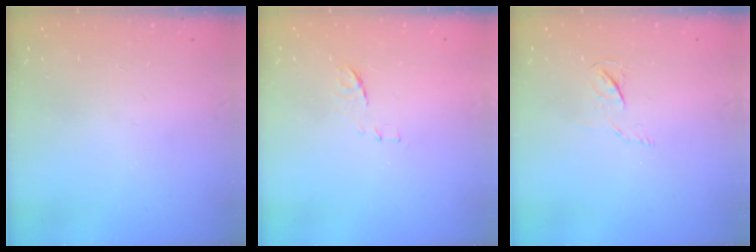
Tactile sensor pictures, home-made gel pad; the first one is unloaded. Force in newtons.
{"total": 6.8, "press": 6.8, "slide": 0.5}
{"total": 3.9, "press": 3.8, "slide": 0.4}